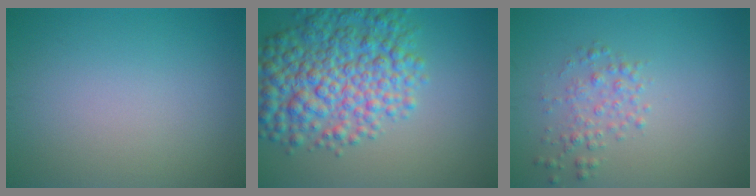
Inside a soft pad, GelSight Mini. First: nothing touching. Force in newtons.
{"total": 8.7, "press": 8.7, "slide": 0.3}
{"total": 1.9, "press": 1.9, "slide": 0.0}